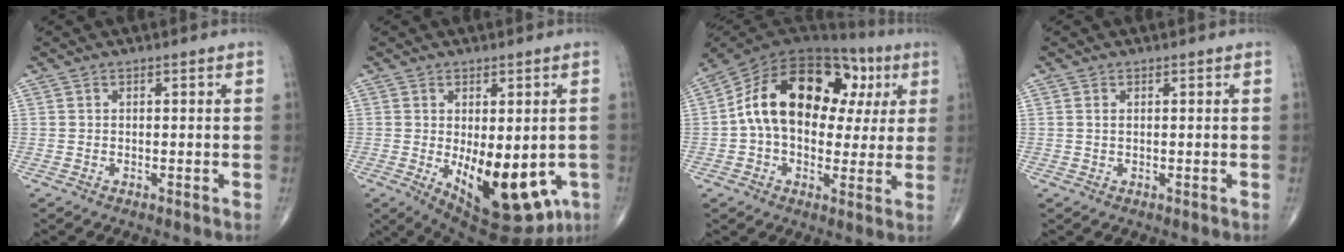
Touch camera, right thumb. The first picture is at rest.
{"total": 17.8, "force": [-4.7, 8.6, 14.9], "torque": [-0.181, -0.017, -0.042]}
{"total": 22.3, "force": [4.1, 14.0, 16.8], "torque": [-0.245, 0.039, 0.055]}
{"total": 0.7, "force": [0.2, 0.4, 0.5], "torque": [-0.014, 0.001, 0.005]}